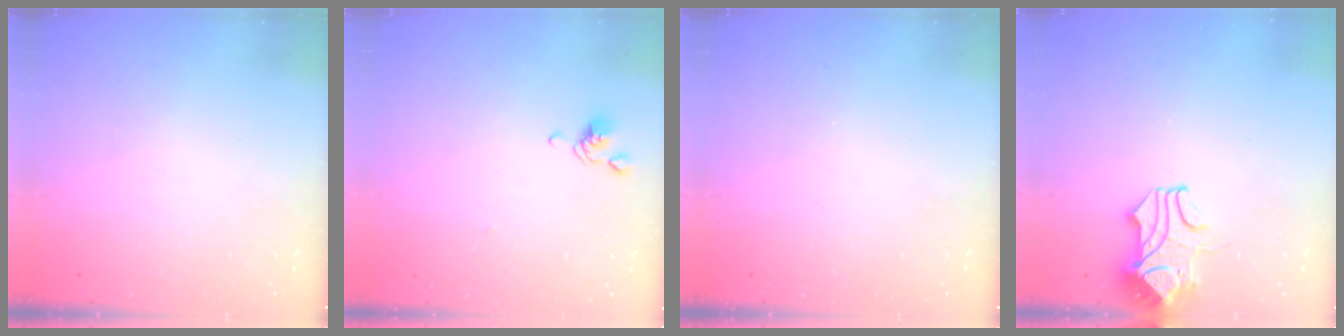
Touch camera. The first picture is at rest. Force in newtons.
{"total": 2.6, "press": 2.5, "slide": 0.7}
{"total": 0.0}
{"total": 2.9, "press": 2.9, "slide": 0.6}